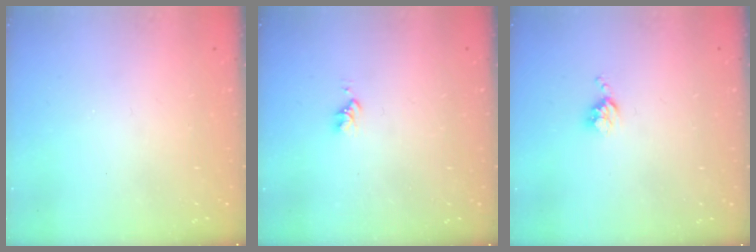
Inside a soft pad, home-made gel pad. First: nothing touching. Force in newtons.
{"total": 2.6, "press": 2.6, "slide": 0.4}
{"total": 3.5, "press": 3.5, "slide": 0.4}